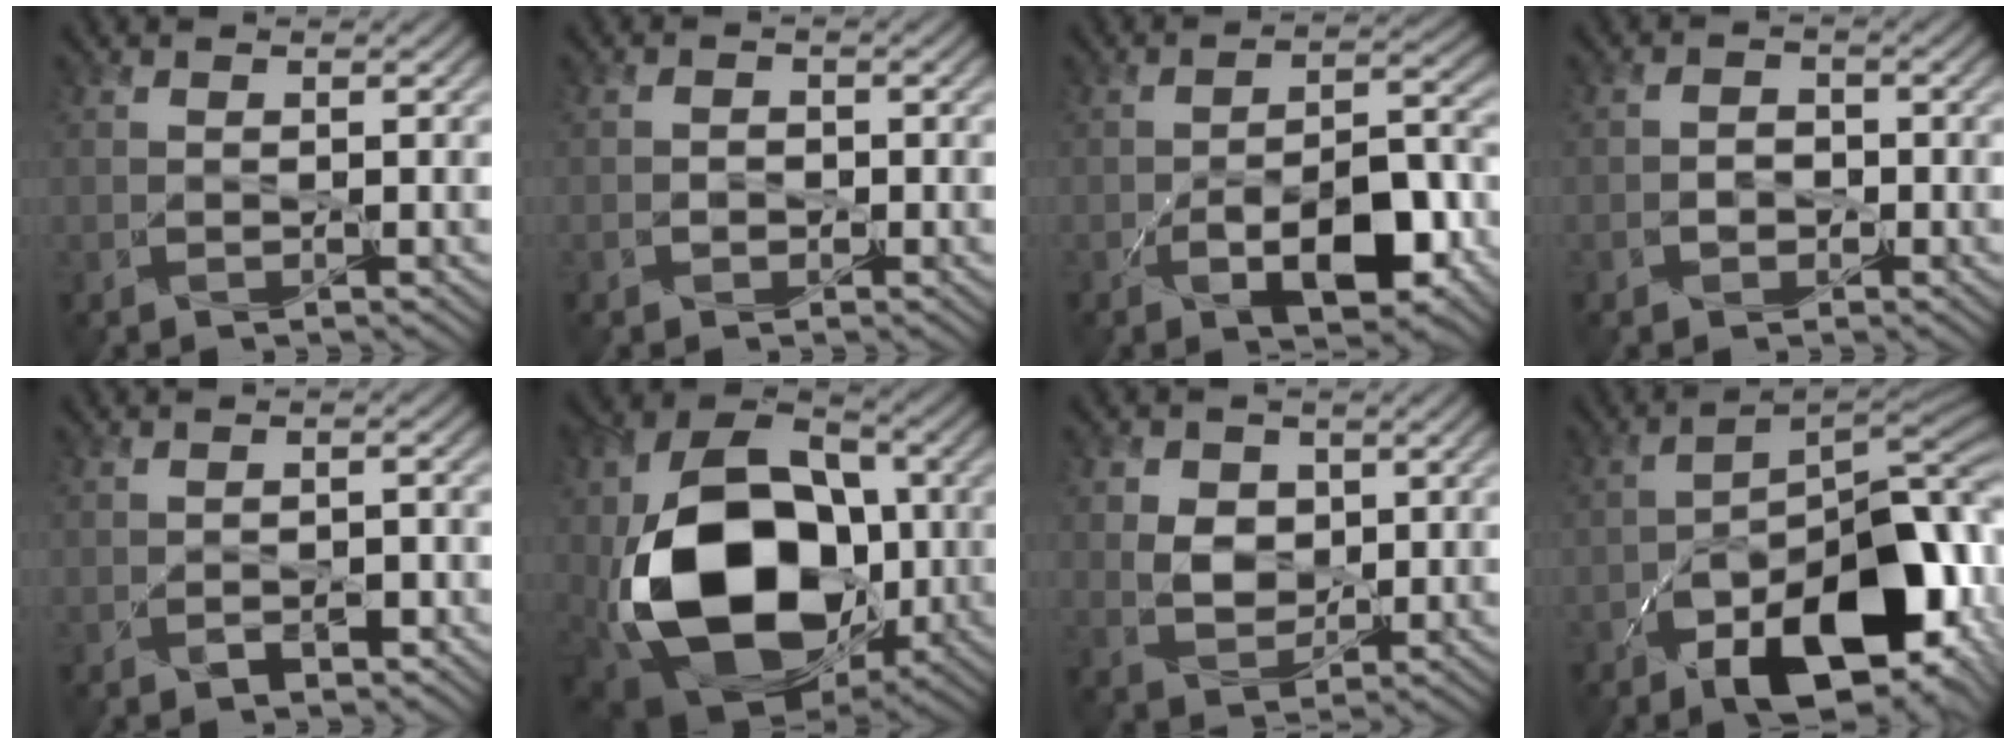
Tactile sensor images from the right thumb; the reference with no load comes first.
{"total": 0.8, "force": [-0.3, 0.7, 0.0], "torque": [0.004, 0.002, -0.008]}
{"total": 9.3, "force": [-4.0, 4.2, 7.2], "torque": [-0.112, -0.003, -0.065]}
{"total": 1.5, "force": [-0.6, 1.3, 0.4], "torque": [0.004, 0.003, -0.018]}
{"total": 1.6, "force": [-1.0, 0.9, 0.9], "torque": [-0.012, 0.002, -0.015]}
{"total": 19.0, "force": [-2.3, 13.4, 13.2], "torque": [-0.259, -0.012, -0.042]}
{"total": 3.8, "force": [1.0, 3.1, 1.9], "torque": [-0.047, -0.002, 0.012]}
{"total": 14.8, "force": [-6.5, 7.0, 11.3], "torque": [-0.155, -0.013, -0.113]}